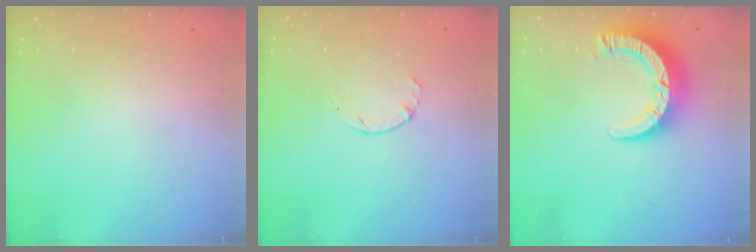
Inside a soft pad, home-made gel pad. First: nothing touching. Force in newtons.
{"total": 1.3, "press": 1.2, "slide": 0.4}
{"total": 9.2, "press": 9.2, "slide": 1.2}